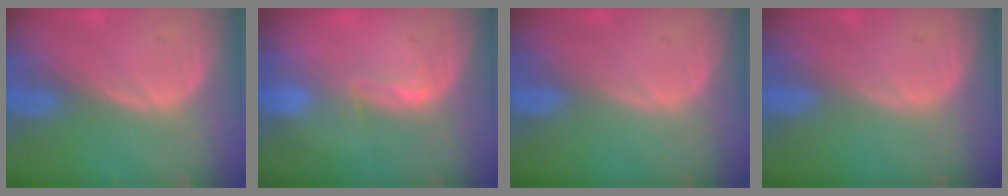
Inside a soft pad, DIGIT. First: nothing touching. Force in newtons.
{"total": 2.6, "press": 2.0, "slide": 1.6}
{"total": 0.0}
{"total": 0.0}